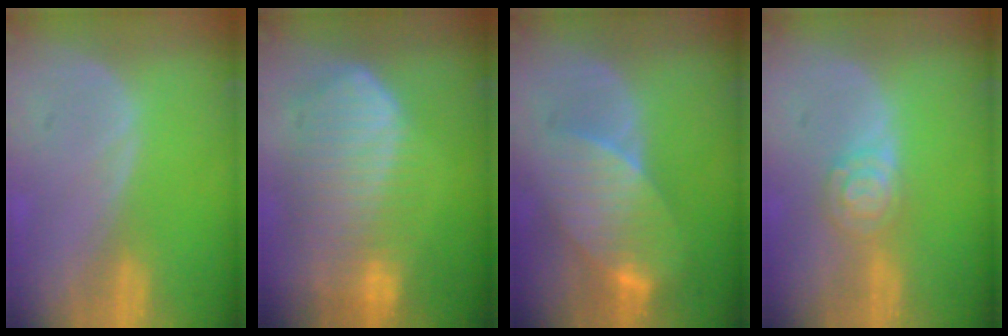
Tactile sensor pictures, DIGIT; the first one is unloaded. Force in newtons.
{"total": 10.5, "press": 9.1, "slide": 5.2}
{"total": 8.2, "press": 7.7, "slide": 2.7}
{"total": 4.8, "press": 4.2, "slide": 2.3}